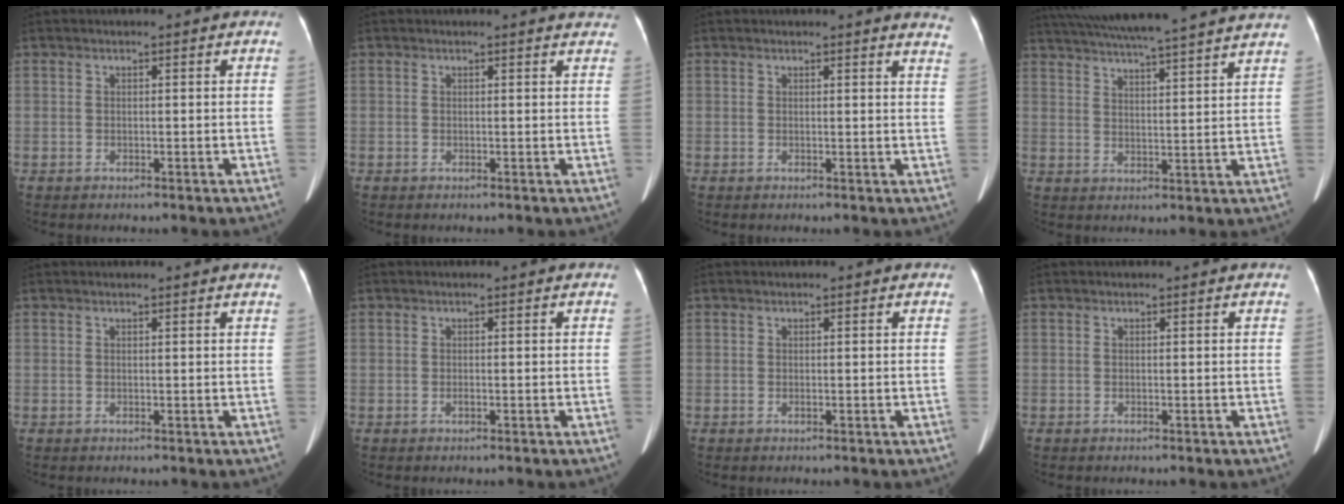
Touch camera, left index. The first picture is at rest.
{"total": 4.3, "force": [4.0, 1.4, 0.7], "torque": [-0.001, 0.006, 0.021]}
{"total": 5.6, "force": [5.5, 0.1, 1.3], "torque": [-0.004, -0.024, 0.028]}
{"total": 22.7, "force": [20.3, 0.0, 10.1], "torque": [-0.176, 0.011, 0.274]}
{"total": 1.5, "force": [1.5, -0.2, 0.5], "torque": [-0.017, 0.005, 0.015]}
{"total": 0.0}
{"total": 0.0}
{"total": 0.0}